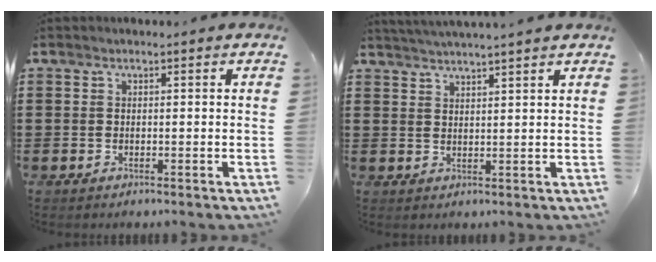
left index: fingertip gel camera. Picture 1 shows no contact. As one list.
[{"total": 2.5, "force": [2.4, -0.7, 0.2], "torque": [-0.009, -0.006, 0.045]}]